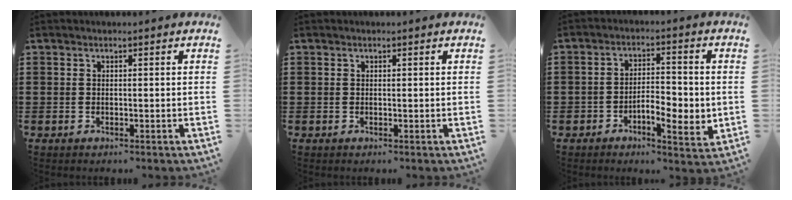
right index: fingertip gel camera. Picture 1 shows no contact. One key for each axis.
{"total": 0.0}
{"total": 5.7, "fx": -2.0, "fy": 2.5, "fz": 4.7, "tx": -0.076, "ty": 0.005, "tz": -0.039}